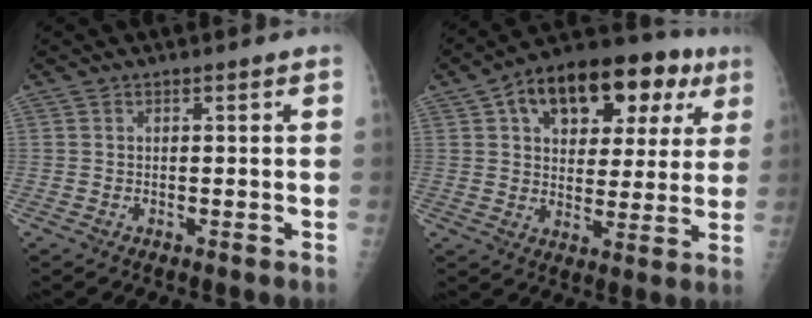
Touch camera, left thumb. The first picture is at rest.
{"total": 21.2, "force": [9.1, 12.2, 14.7], "torque": [-0.169, 0.018, 0.130]}